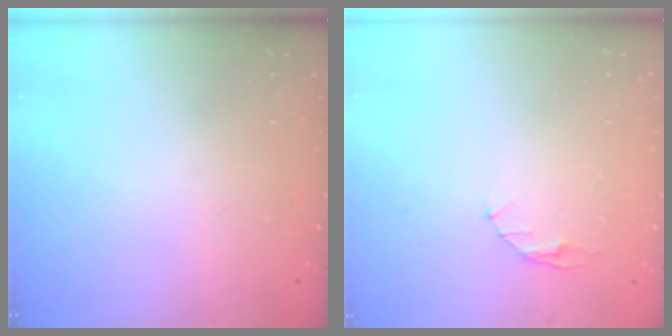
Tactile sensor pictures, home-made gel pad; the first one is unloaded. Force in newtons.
{"total": 2.9, "press": 2.9, "slide": 0.4}